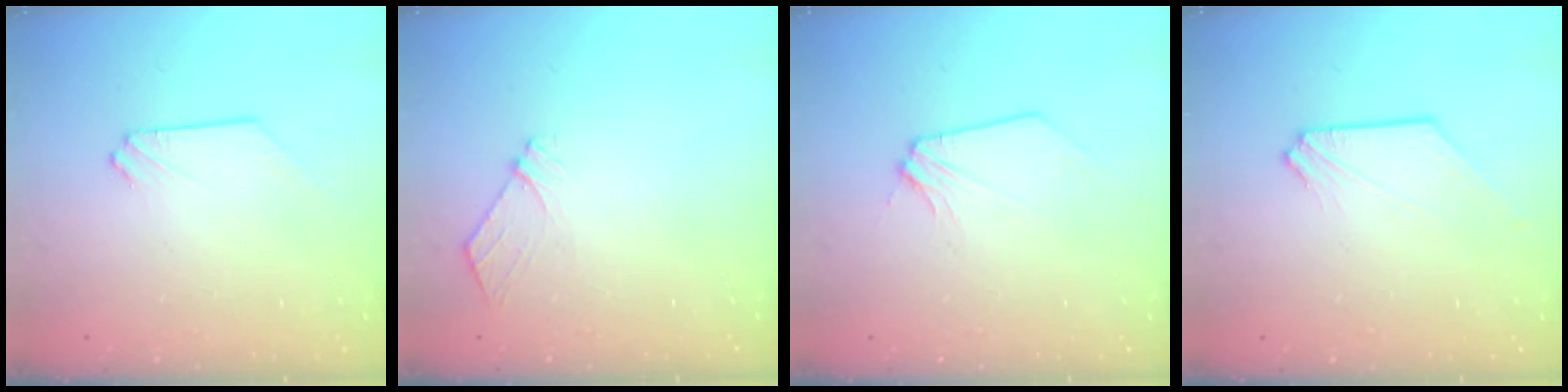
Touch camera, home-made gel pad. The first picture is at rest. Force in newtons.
{"total": 5.2, "press": 5.1, "slide": 0.7}
{"total": 0.6, "press": 0.6, "slide": 0.1}
{"total": 1.0, "press": 1.0, "slide": 0.2}